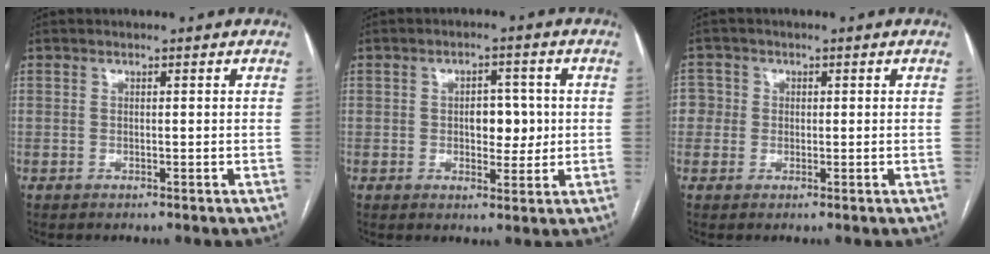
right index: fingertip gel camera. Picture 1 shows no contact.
{"total": 5.0, "force": [0.2, 2.8, 4.1], "torque": [-0.052, 0.007, 0.006]}
{"total": 2.9, "force": [0.1, 2.9, 0.0], "torque": [0.018, 0.011, -0.001]}